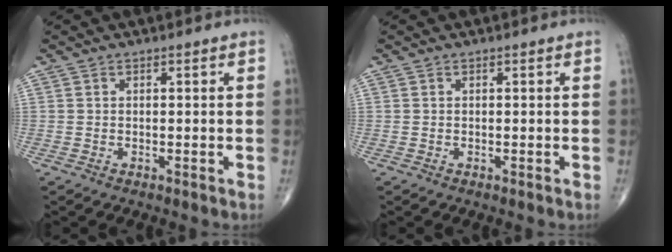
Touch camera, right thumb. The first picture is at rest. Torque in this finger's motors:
{"motor_torque": [0.00, 0.00, -0.03, 0.03, 0.00]}